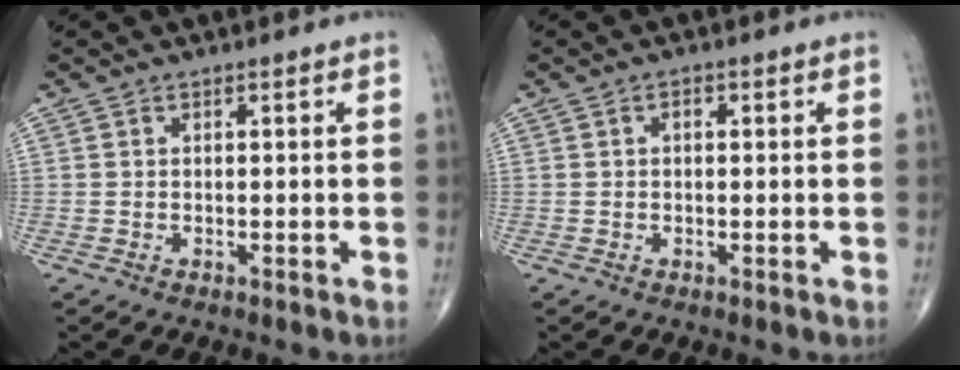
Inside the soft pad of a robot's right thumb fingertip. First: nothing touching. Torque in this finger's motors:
{"motor_torque": [0.30, -0.46, 0.22, 0.06, 0.02]}